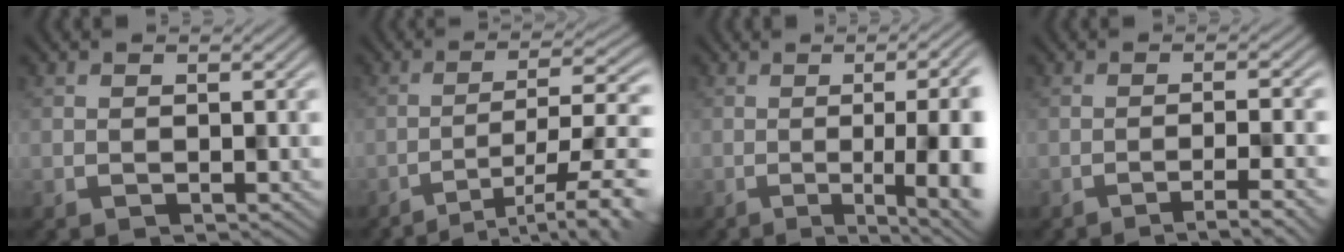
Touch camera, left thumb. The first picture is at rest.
{"total": 9.7, "force": [-5.7, 2.0, 7.6], "torque": [-0.102, 0.007, -0.084]}
{"total": 12.9, "force": [-1.0, 3.8, 12.3], "torque": [-0.117, 0.008, -0.012]}
{"total": 5.3, "force": [-3.0, 0.4, 4.3], "torque": [-0.065, 0.007, -0.049]}